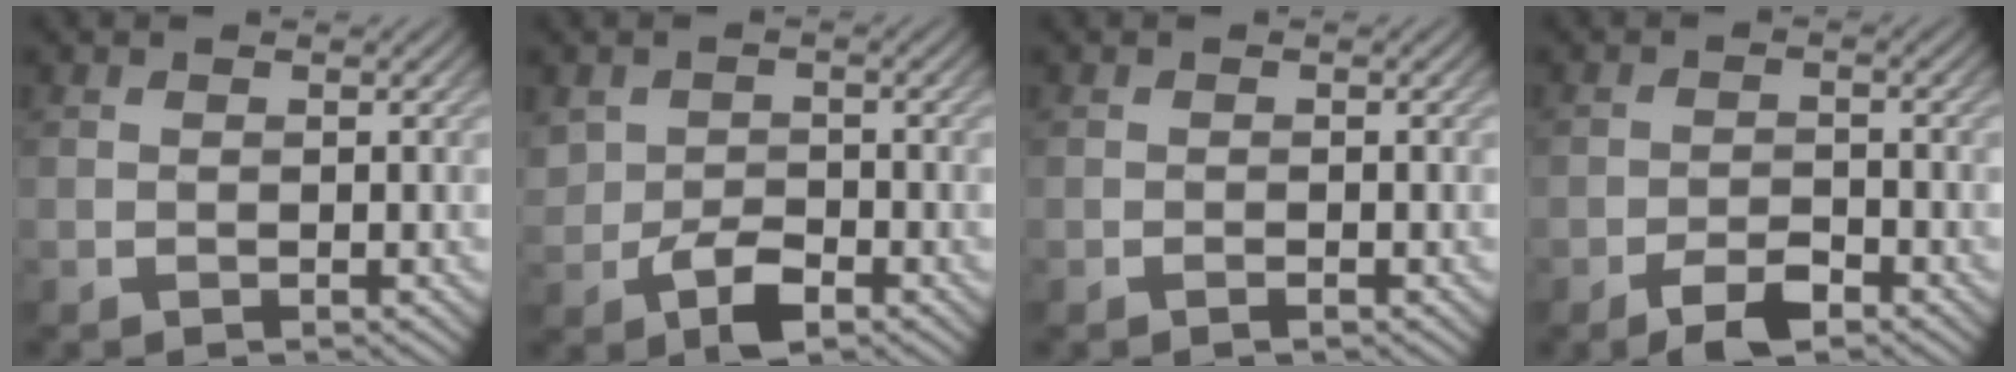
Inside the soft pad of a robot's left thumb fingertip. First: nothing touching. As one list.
[{"total": 4.2, "force": [-1.7, 2.7, 2.7], "torque": [-0.056, -0.011, -0.033]}, {"total": 1.0, "force": [-0.6, 0.1, 0.7], "torque": [-0.015, -0.001, -0.012]}, {"total": 3.7, "force": [-2.6, 1.1, 2.4], "torque": [-0.046, 0.001, -0.049]}]